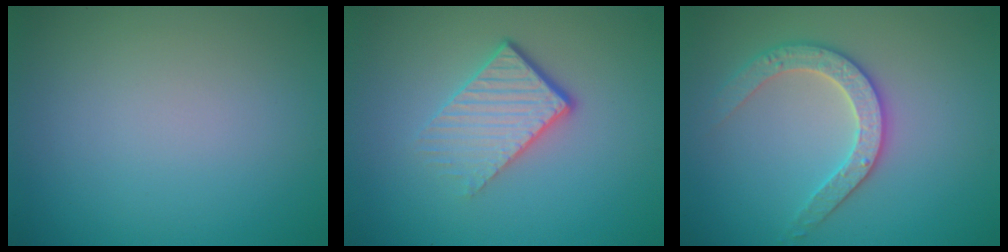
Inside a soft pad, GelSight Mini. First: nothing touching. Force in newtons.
{"total": 4.4, "press": 2.8, "slide": 3.4}
{"total": 3.1, "press": 3.1, "slide": 0.2}